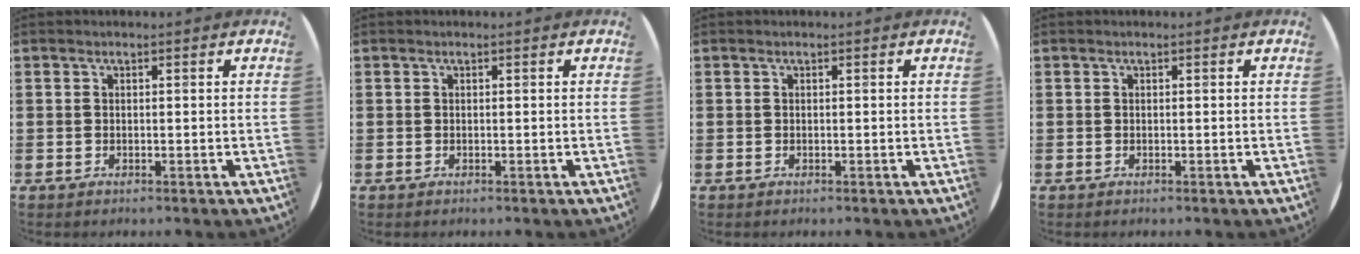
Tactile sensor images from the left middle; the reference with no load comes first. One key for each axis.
{"total": 0.0}
{"total": 0.0}
{"total": 0.0}